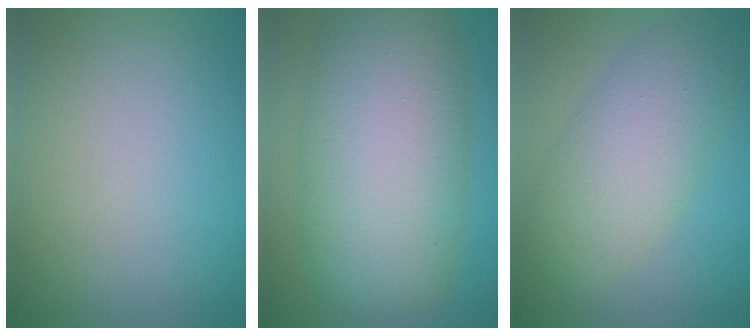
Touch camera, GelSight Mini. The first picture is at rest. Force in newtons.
{"total": 12.7, "press": 12.7, "slide": 0.4}
{"total": 6.1, "press": 6.1, "slide": 0.2}